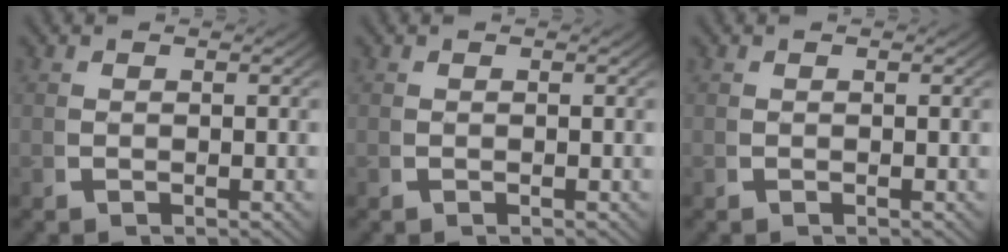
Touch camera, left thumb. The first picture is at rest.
{"total": 0.0}
{"total": 0.0}